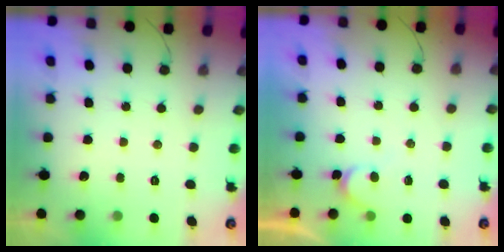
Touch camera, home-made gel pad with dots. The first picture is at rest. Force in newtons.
{"total": 3.5, "press": 3.5, "slide": 0.3}